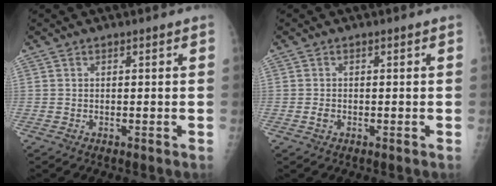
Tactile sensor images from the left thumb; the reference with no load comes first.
{"total": 1.0, "force": [-0.3, 0.7, 0.6], "torque": [-0.011, 0.000, -0.005]}